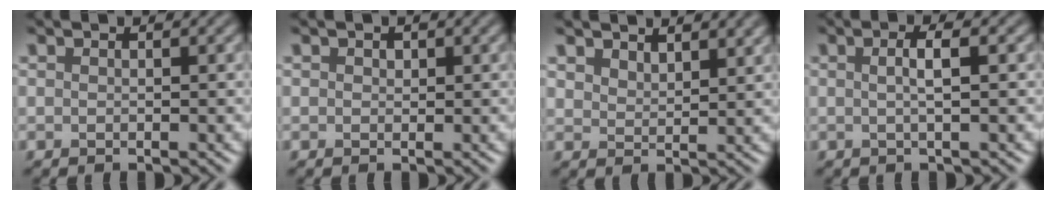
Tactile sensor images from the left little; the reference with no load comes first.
{"total": 0.7, "force": [0.3, 0.5, 0.3], "torque": [-0.005, 0.000, 0.002]}
{"total": 3.3, "force": [2.5, 1.3, 1.6], "torque": [-0.040, 0.001, 0.041]}
{"total": 2.1, "force": [0.2, 0.4, 2.0], "torque": [-0.024, 0.001, -0.003]}